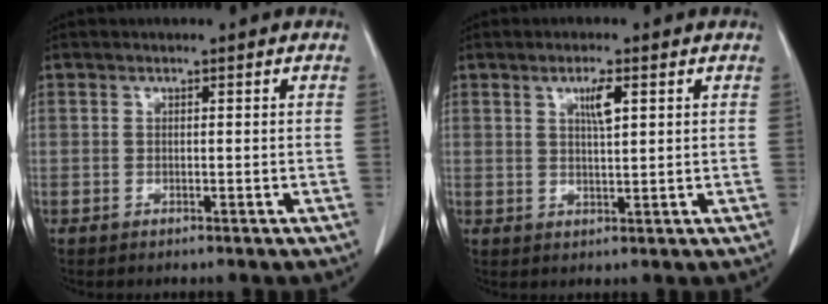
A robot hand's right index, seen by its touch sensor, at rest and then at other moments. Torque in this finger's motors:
{"motor_torque": [0.16, 0.02, 0.03, 0.02]}